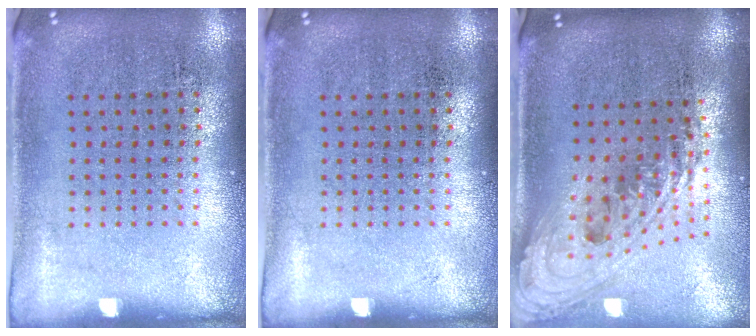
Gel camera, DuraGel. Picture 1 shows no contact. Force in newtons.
{"total": 0.0}
{"total": 2.4, "press": 1.8, "slide": 1.6}